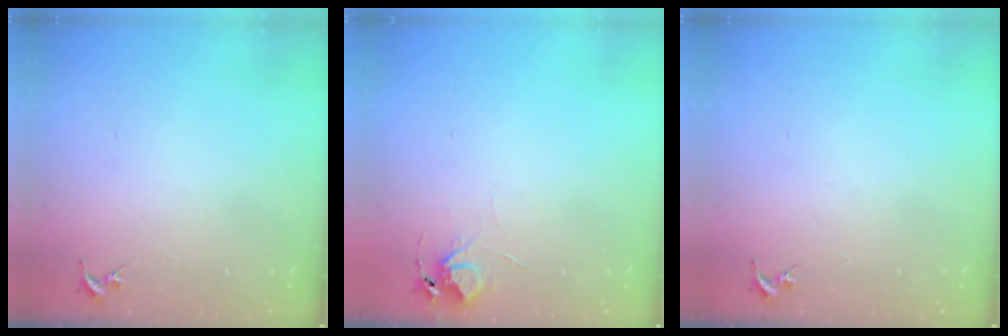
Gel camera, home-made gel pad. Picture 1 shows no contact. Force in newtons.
{"total": 5.7, "press": 5.7, "slide": 0.3}
{"total": 0.0}